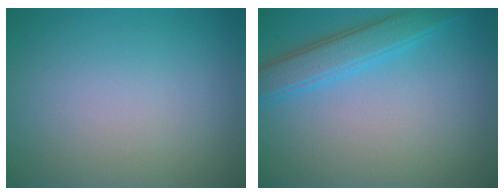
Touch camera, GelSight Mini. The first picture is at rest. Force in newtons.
{"total": 3.4, "press": 3.4, "slide": 0.2}